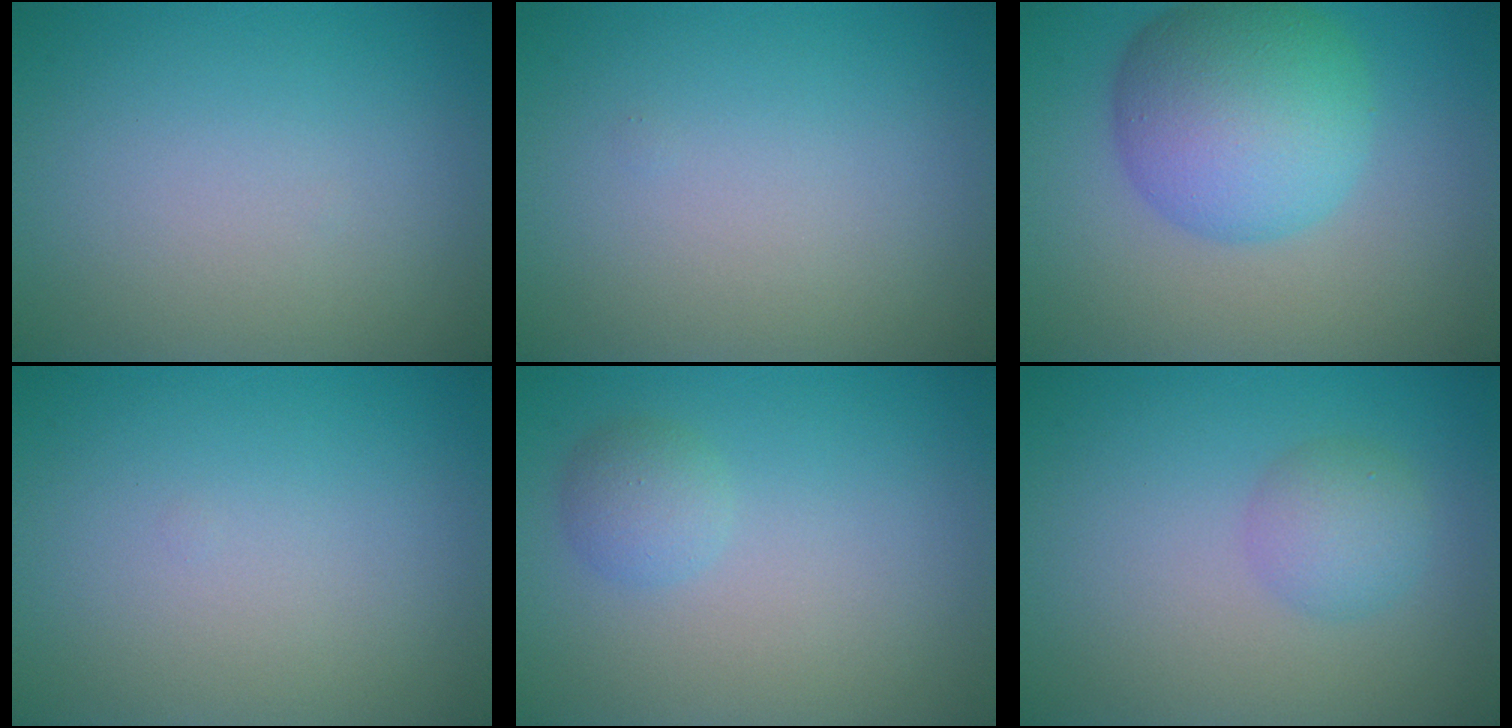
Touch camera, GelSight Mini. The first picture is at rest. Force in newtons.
{"total": 0.0}
{"total": 8.5, "press": 8.5, "slide": 0.2}
{"total": 0.0}
{"total": 1.7, "press": 1.7, "slide": 0.1}
{"total": 2.4, "press": 2.4, "slide": 0.0}